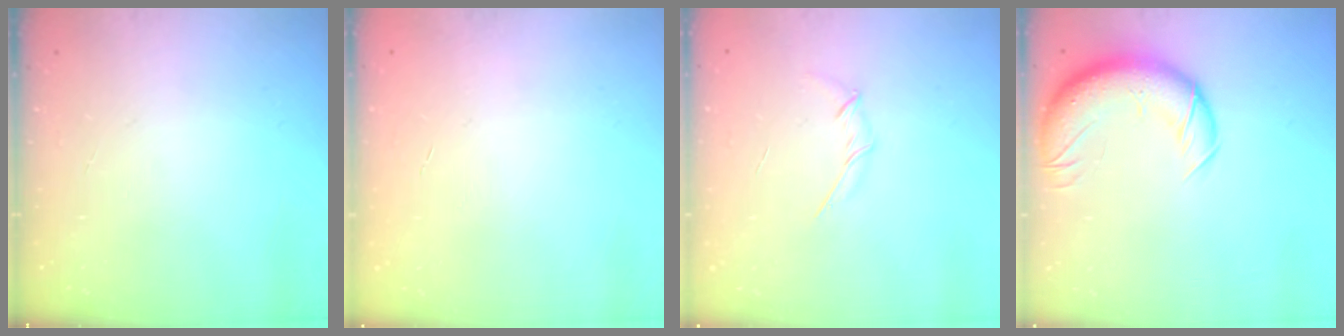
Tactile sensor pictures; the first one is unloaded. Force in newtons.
{"total": 0.0}
{"total": 3.1, "press": 3.0, "slide": 0.8}
{"total": 13.3, "press": 12.8, "slide": 3.6}